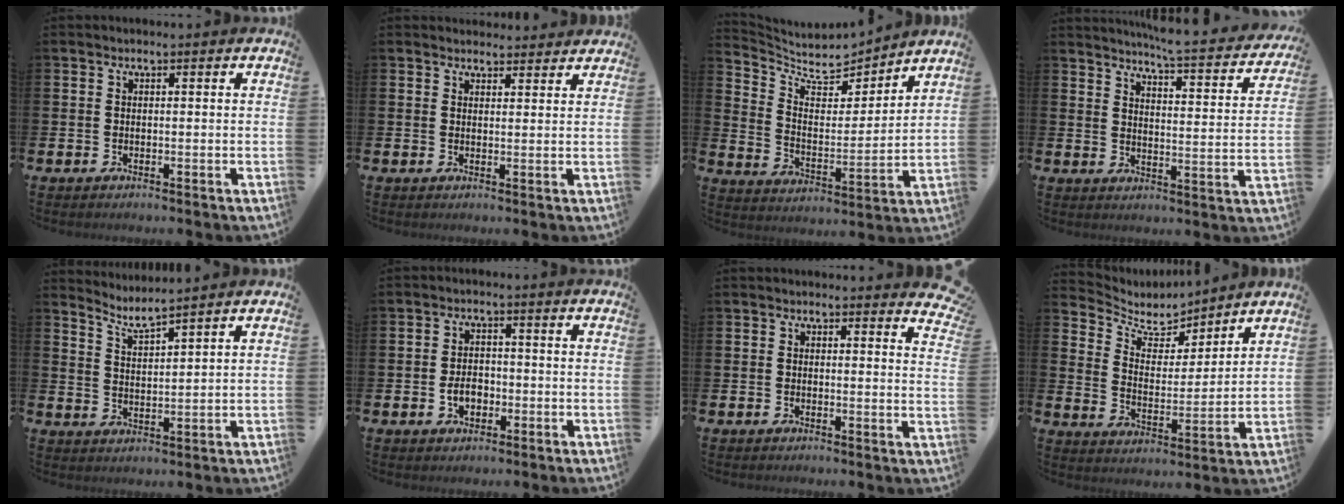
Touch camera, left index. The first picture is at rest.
{"total": 2.5, "force": [2.4, 0.6, -0.3], "torque": [0.009, -0.014, 0.042]}
{"total": 7.0, "force": [6.5, 2.1, 1.7], "torque": [-0.066, -0.057, 0.108]}
{"total": 5.4, "force": [5.1, -0.4, 1.4], "torque": [-0.039, -0.048, 0.082]}
{"total": 4.1, "force": [4.0, 0.0, 1.2], "torque": [-0.041, -0.017, 0.070]}
{"total": 3.1, "force": [-1.0, 2.2, 2.0], "torque": [-0.030, 0.000, -0.023]}
{"total": 2.4, "force": [2.3, 0.3, 0.2], "torque": [0.009, -0.018, 0.038]}
{"total": 6.1, "force": [5.6, 2.3, 0.7], "torque": [-0.048, -0.047, 0.095]}